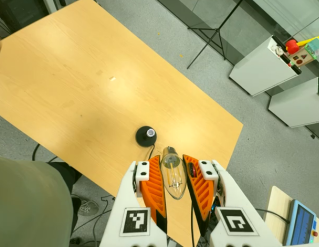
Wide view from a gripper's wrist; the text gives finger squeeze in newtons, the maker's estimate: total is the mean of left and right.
{"total": 15.8, "left": 17.2, "right": 14.4}